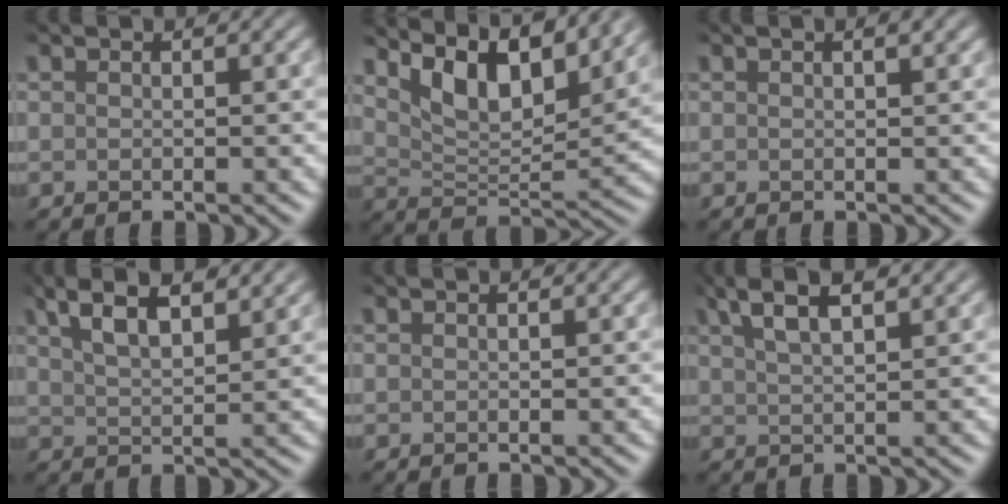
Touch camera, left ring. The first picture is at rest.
{"total": 7.2, "force": [4.9, 2.4, 4.7], "torque": [-0.082, -0.005, 0.085]}
{"total": 1.0, "force": [0.5, 0.2, 0.9], "torque": [-0.012, 0.004, 0.008]}
{"total": 5.2, "force": [3.5, 1.5, 3.5], "torque": [-0.063, 0.017, 0.059]}
{"total": 0.0}
{"total": 3.9, "force": [2.7, 0.8, 2.7], "torque": [-0.049, 0.015, 0.048]}